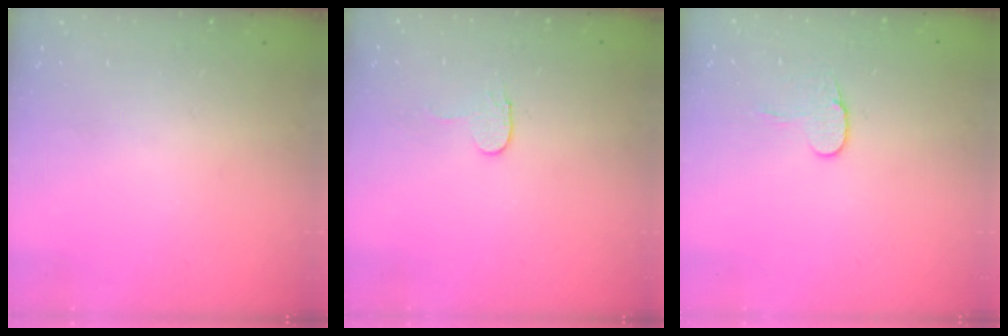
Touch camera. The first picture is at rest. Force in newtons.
{"total": 3.5, "press": 3.5, "slide": 0.2}
{"total": 7.3, "press": 7.3, "slide": 0.4}